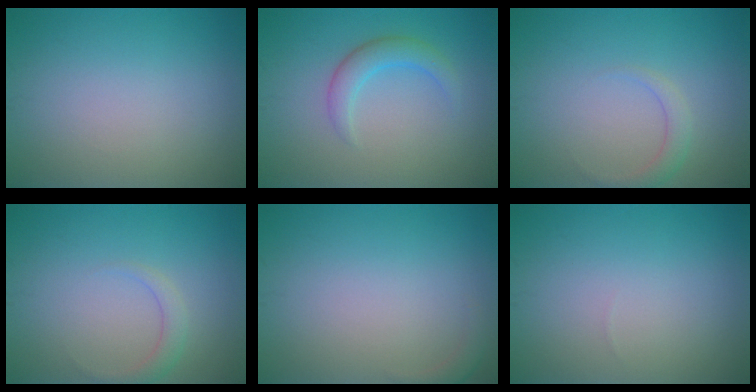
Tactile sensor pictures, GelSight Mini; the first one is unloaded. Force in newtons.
{"total": 2.6, "press": 2.6, "slide": 0.0}
{"total": 1.6, "press": 1.6, "slide": 0.1}
{"total": 1.6, "press": 1.6, "slide": 0.1}
{"total": 1.0, "press": 1.0, "slide": 0.2}
{"total": 0.0}